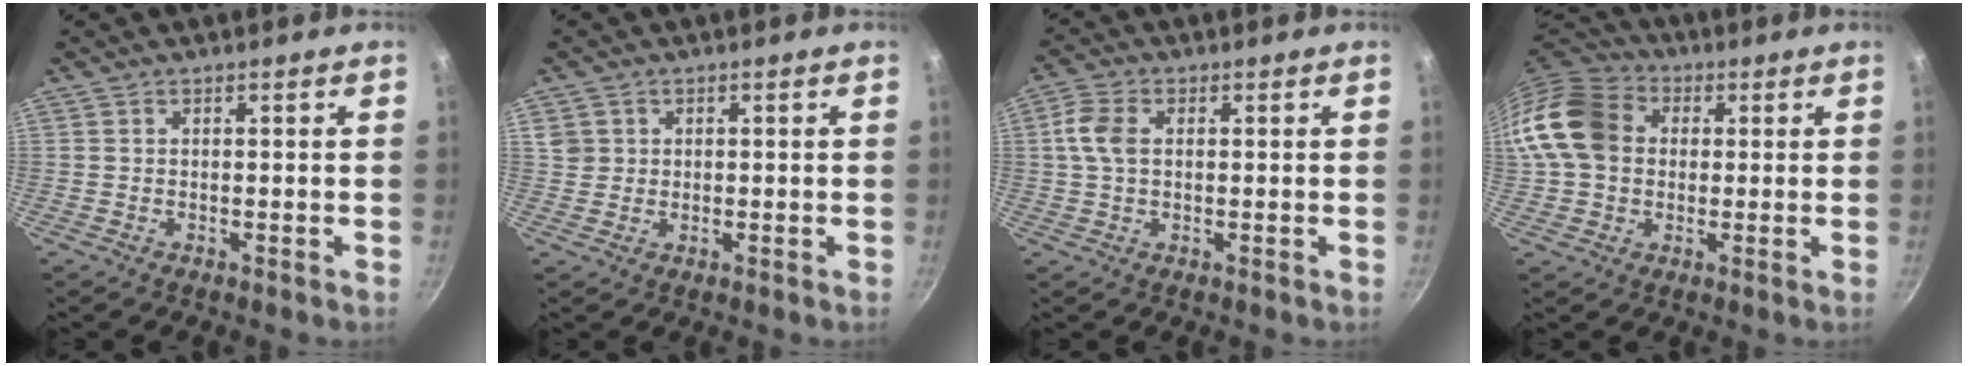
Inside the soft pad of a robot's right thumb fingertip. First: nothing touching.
{"total": 3.2, "force": [0.7, 3.0, 0.9], "torque": [-0.005, 0.005, 0.014]}
{"total": 5.4, "force": [0.8, 3.5, 4.0], "torque": [-0.083, 0.011, 0.011]}
{"total": 13.0, "force": [0.6, 10.1, 8.1], "torque": [-0.135, 0.026, -0.008]}